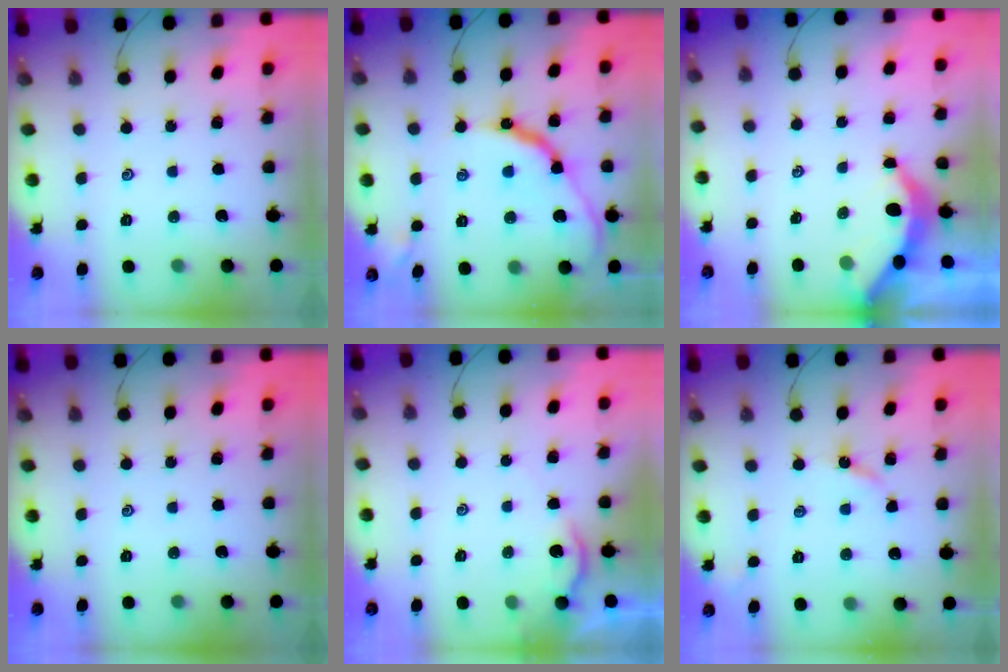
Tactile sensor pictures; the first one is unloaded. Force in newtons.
{"total": 13.4, "press": 13.3, "slide": 0.5}
{"total": 3.8, "press": 3.8, "slide": 0.4}
{"total": 0.0}
{"total": 2.3, "press": 2.2, "slide": 0.4}
{"total": 3.7, "press": 3.7, "slide": 0.5}